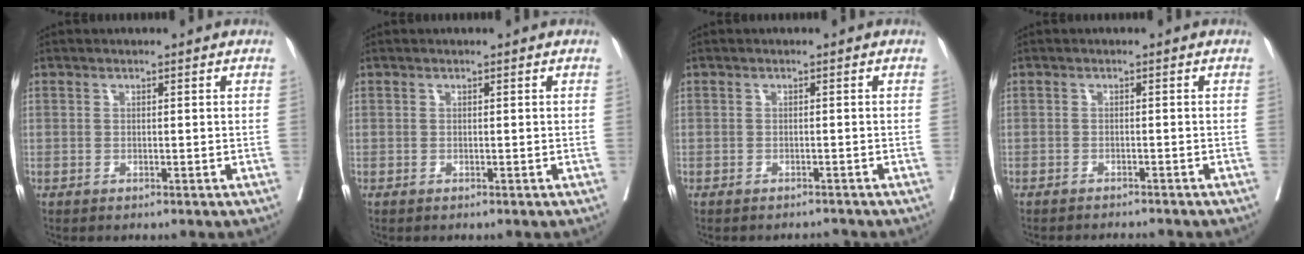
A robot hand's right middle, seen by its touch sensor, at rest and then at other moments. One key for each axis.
{"total": 0.0}
{"total": 1.9, "fx": -1.9, "fy": 0.2, "fz": 0.2, "tx": 0.000, "ty": -0.003, "tz": -0.028}
{"total": 5.0, "fx": -4.8, "fy": 0.4, "fz": 1.3, "tx": -0.012, "ty": -0.007, "tz": -0.062}